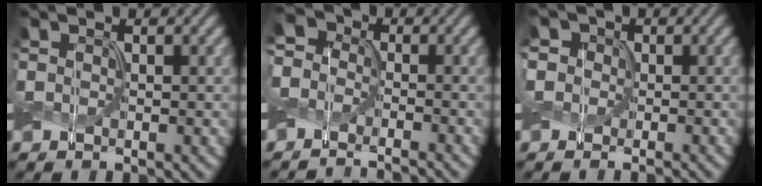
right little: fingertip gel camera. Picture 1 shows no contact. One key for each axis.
{"total": 5.5, "fx": -3.4, "fy": 3.9, "fz": 2.0, "tx": -0.028, "ty": 0.002, "tz": -0.071}
{"total": 3.6, "fx": 1.2, "fy": 3.1, "fz": 1.2, "tx": -0.020, "ty": 0.013, "tz": 0.001}